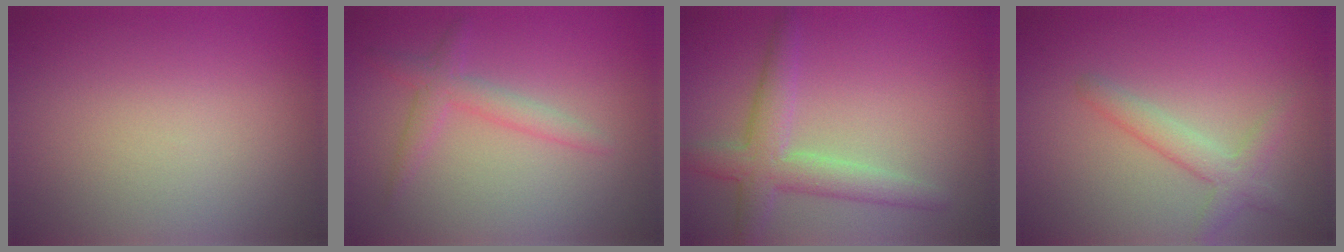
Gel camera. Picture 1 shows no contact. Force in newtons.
{"total": 2.2, "press": 2.2, "slide": 0.1}
{"total": 4.0, "press": 4.0, "slide": 0.3}
{"total": 2.6, "press": 2.5, "slide": 0.1}